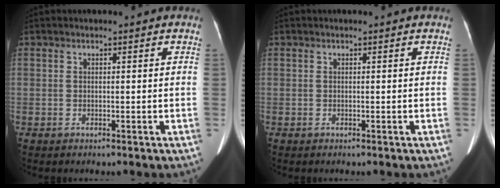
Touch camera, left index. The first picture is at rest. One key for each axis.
{"total": 0.0}